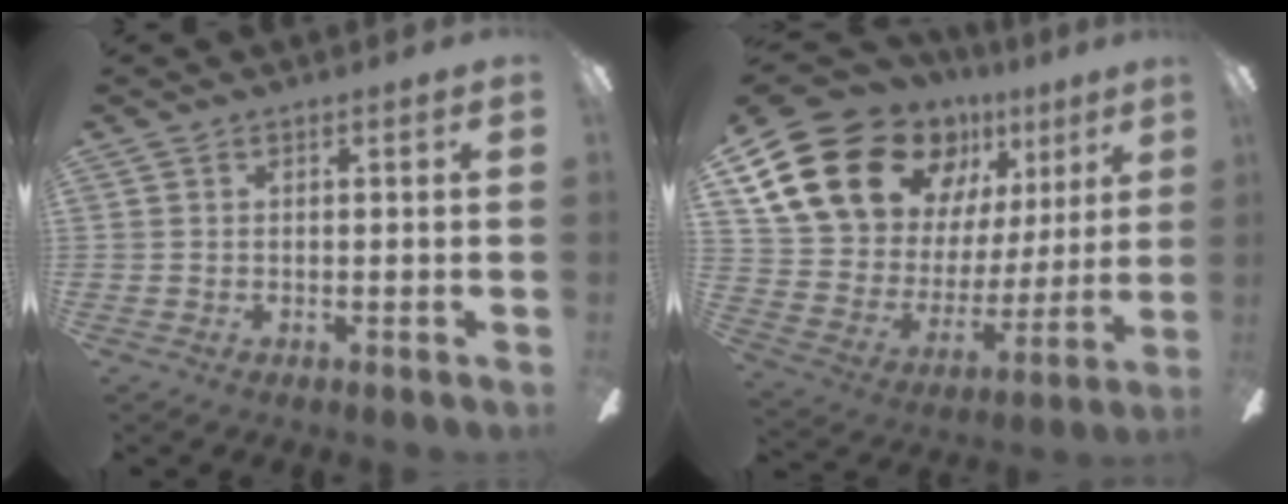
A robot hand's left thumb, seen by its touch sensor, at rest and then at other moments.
{"total": 23.1, "force": [14.1, 13.9, 11.9], "torque": [-0.232, -0.079, 0.271]}